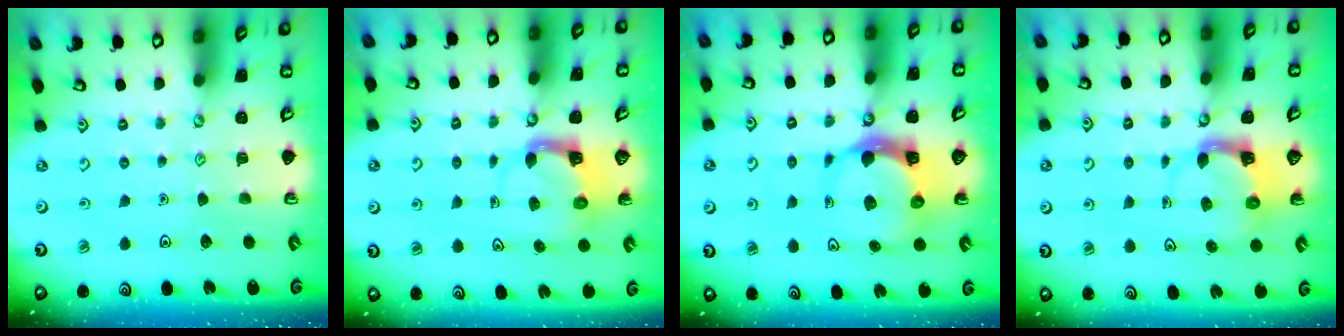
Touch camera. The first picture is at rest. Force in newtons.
{"total": 3.9, "press": 3.8, "slide": 0.6}
{"total": 7.4, "press": 7.3, "slide": 1.1}
{"total": 3.5, "press": 3.5, "slide": 0.5}